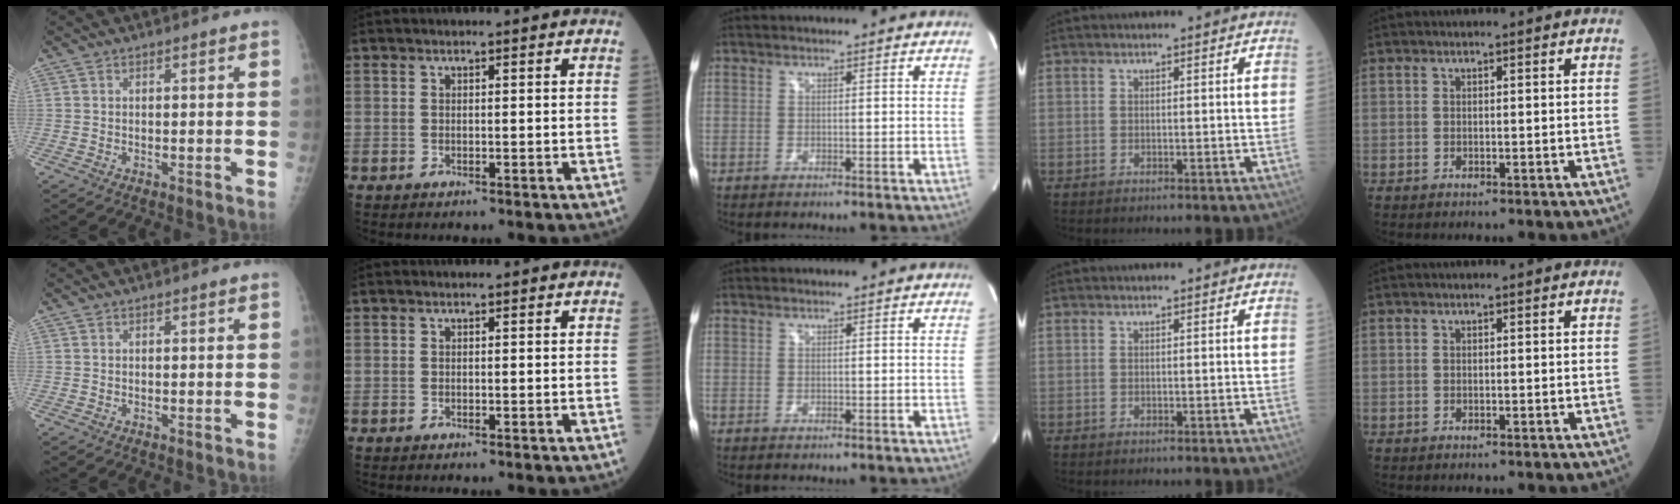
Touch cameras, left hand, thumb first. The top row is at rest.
{}